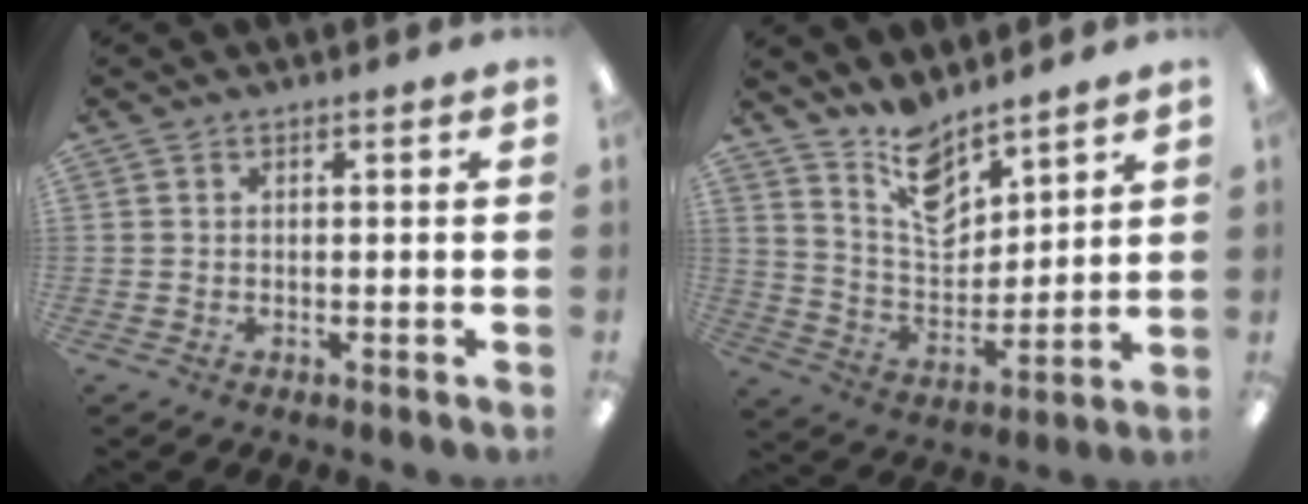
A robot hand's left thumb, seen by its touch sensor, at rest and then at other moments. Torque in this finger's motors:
{"motor_torque": [0.06, 0.01, 0.01, -0.23, 0.04]}